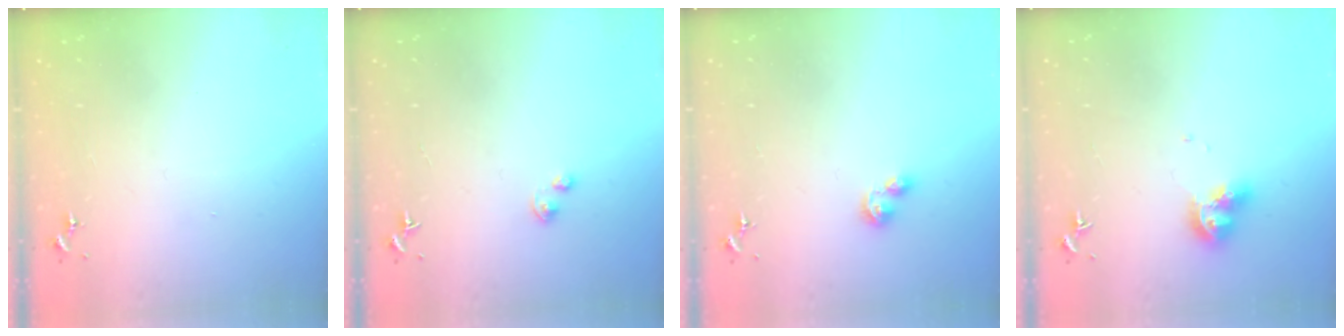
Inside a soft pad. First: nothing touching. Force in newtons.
{"total": 1.5, "press": 1.5, "slide": 0.4}
{"total": 3.8, "press": 3.8, "slide": 0.4}
{"total": 9.4, "press": 9.4, "slide": 1.2}